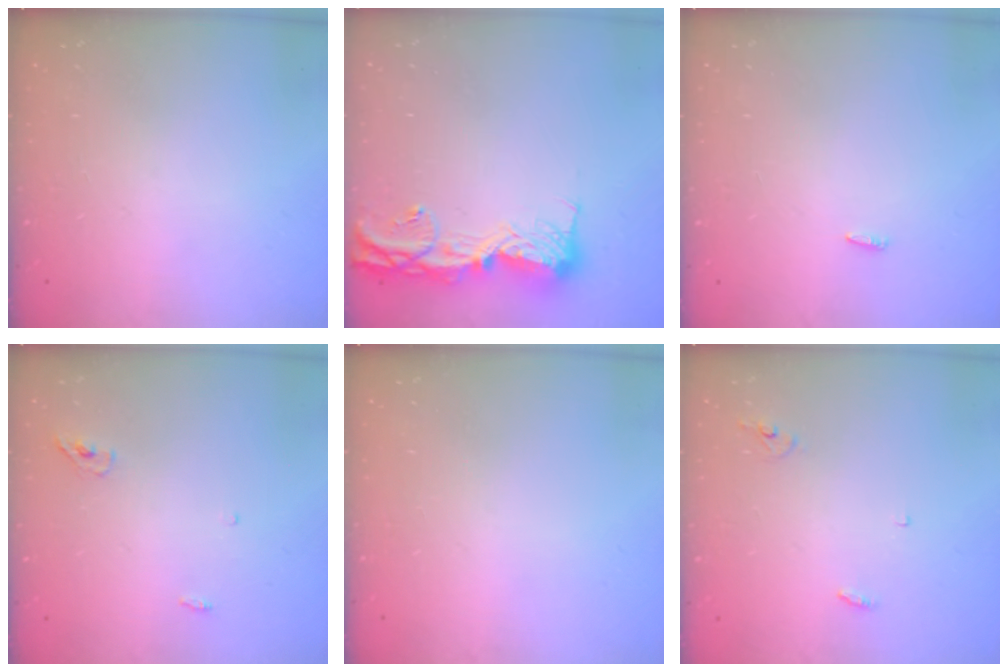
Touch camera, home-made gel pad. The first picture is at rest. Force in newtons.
{"total": 14.4, "press": 14.3, "slide": 1.5}
{"total": 2.1, "press": 1.9, "slide": 0.7}
{"total": 3.7, "press": 3.5, "slide": 1.1}
{"total": 0.0}
{"total": 2.9, "press": 2.9, "slide": 0.2}